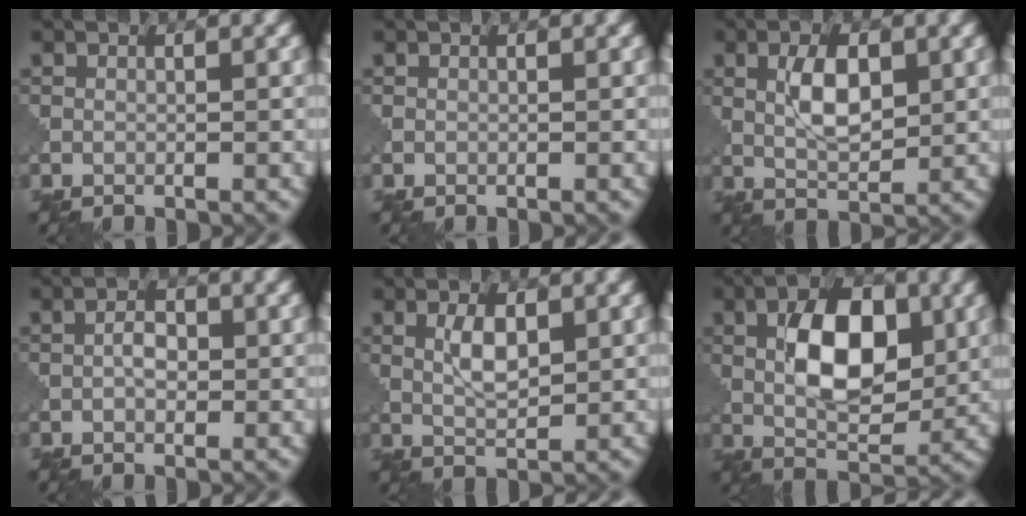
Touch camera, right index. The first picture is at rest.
{"total": 0.0}
{"total": 4.0, "force": [1.3, 1.8, 3.3], "torque": [-0.069, 0.001, 0.028]}
{"total": 1.6, "force": [0.0, 1.0, 1.3], "torque": [-0.023, 0.004, 0.000]}
{"total": 2.7, "force": [1.3, 1.0, 2.1], "torque": [-0.048, 0.001, 0.028]}
{"total": 8.4, "force": [1.8, 4.3, 6.9], "torque": [-0.115, 0.006, 0.031]}